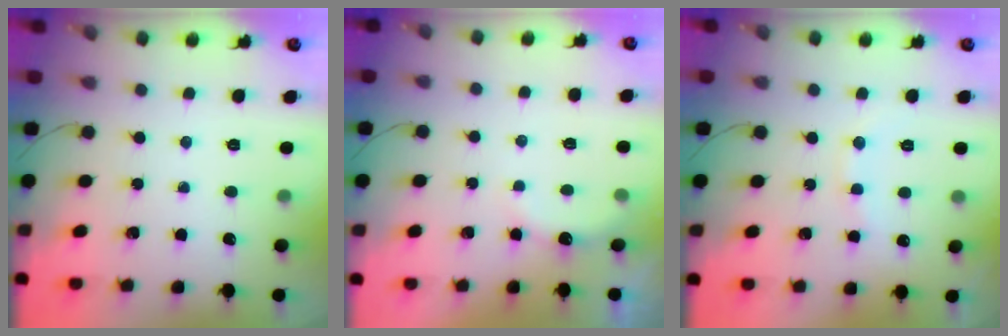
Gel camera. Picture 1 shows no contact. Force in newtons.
{"total": 5.7, "press": 5.6, "slide": 1.3}
{"total": 7.7, "press": 7.6, "slide": 1.4}